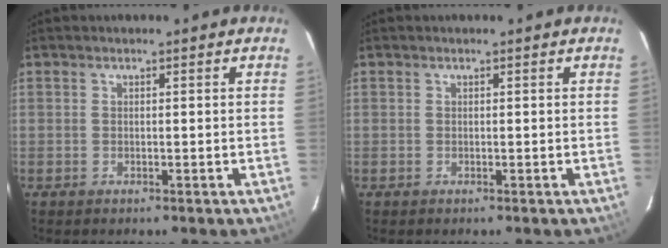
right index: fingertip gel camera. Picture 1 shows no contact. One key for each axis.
{"total": 0.0}